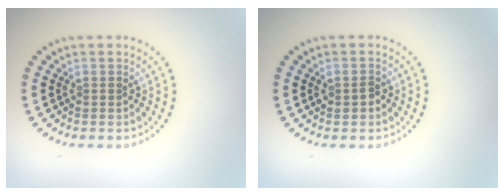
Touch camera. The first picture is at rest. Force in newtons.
{"total": 1.2, "press": 1.2, "slide": 0.0}